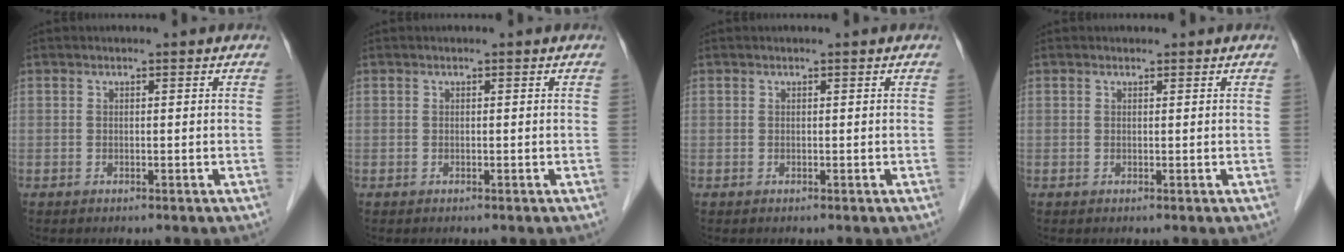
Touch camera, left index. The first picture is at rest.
{"total": 0.0}
{"total": 0.0}
{"total": 0.0}